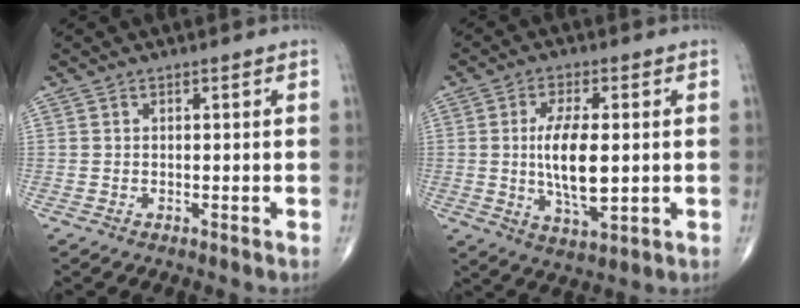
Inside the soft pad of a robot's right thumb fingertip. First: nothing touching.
{"total": 10.9, "force": [0.2, 4.4, 10.0], "torque": [-0.176, -0.013, 0.006]}